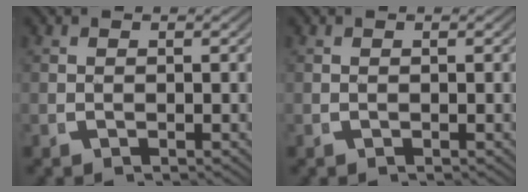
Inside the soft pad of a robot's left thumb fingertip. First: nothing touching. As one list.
[{"total": 0.0}]